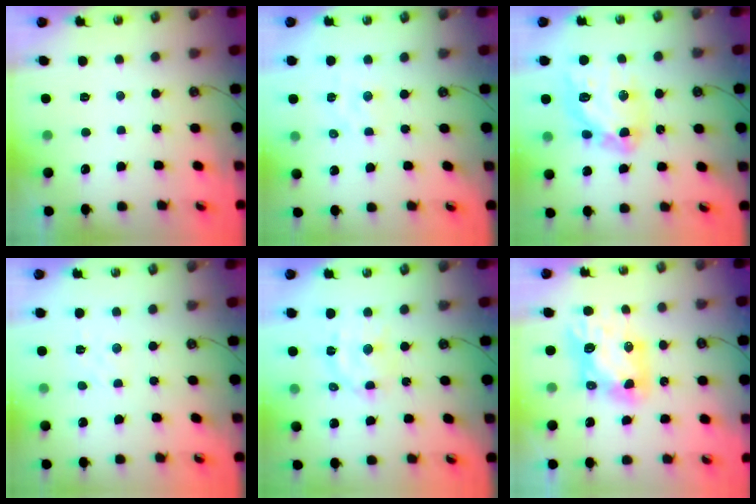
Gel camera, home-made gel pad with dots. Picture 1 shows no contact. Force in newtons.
{"total": 2.6, "press": 2.6, "slide": 0.6}
{"total": 15.5, "press": 15.4, "slide": 1.4}
{"total": 2.9, "press": 2.9, "slide": 0.3}
{"total": 12.0, "press": 12.0, "slide": 1.0}
{"total": 9.4, "press": 9.3, "slide": 1.5}